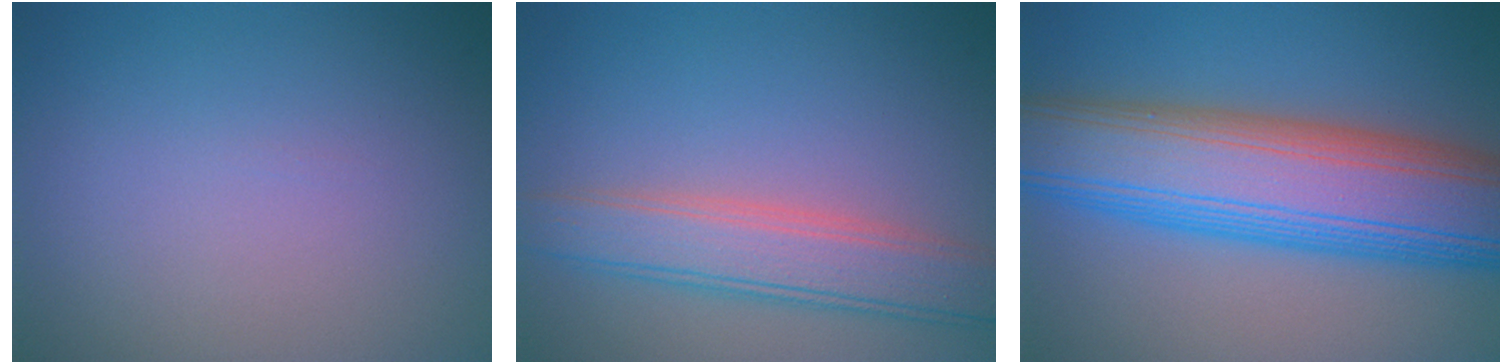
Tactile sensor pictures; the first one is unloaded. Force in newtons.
{"total": 4.9, "press": 4.9, "slide": 0.4}
{"total": 12.8, "press": 12.8, "slide": 0.2}